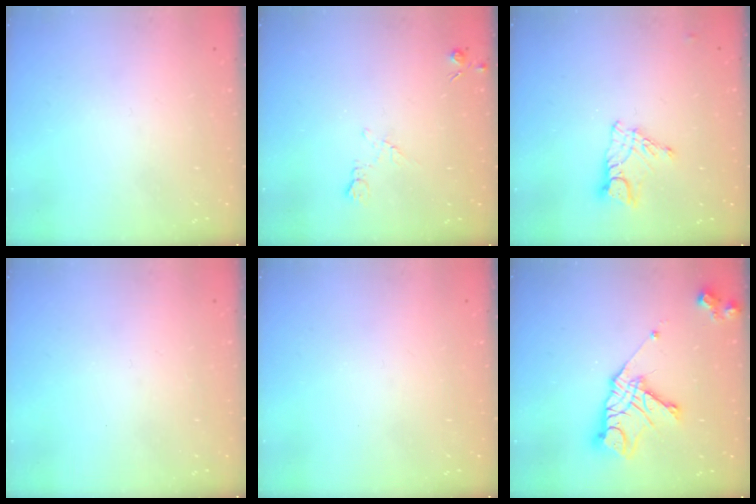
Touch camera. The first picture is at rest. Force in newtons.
{"total": 6.2, "press": 6.1, "slide": 0.8}
{"total": 9.6, "press": 9.6, "slide": 0.7}
{"total": 0.0}
{"total": 0.0}
{"total": 15.5, "press": 15.4, "slide": 1.6}